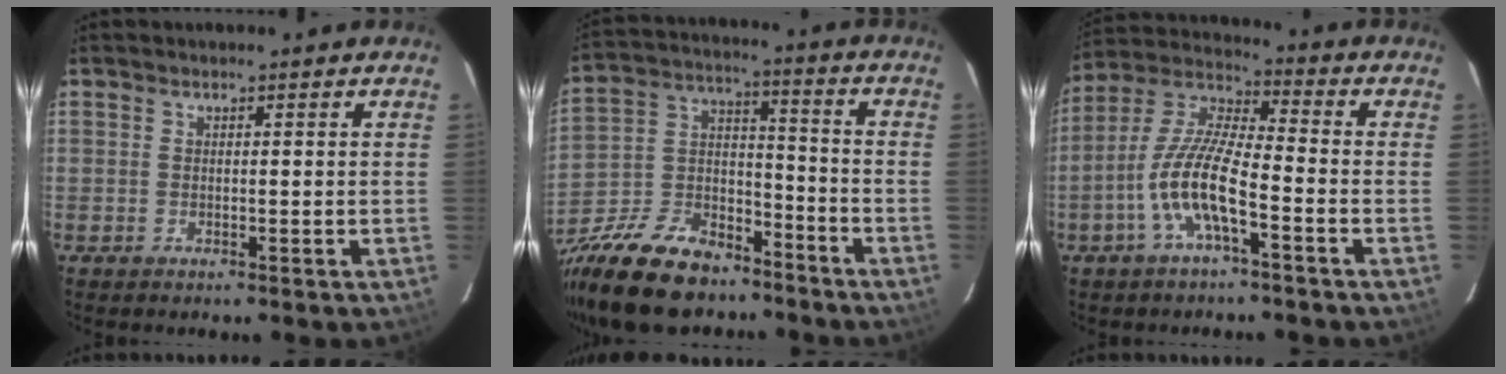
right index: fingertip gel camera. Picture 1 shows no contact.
{"total": 22.7, "force": [-16.8, 10.9, 10.9], "torque": [-0.248, 0.012, -0.278]}
{"total": 10.3, "force": [-4.4, 2.2, 9.0], "torque": [-0.199, 0.003, -0.087]}